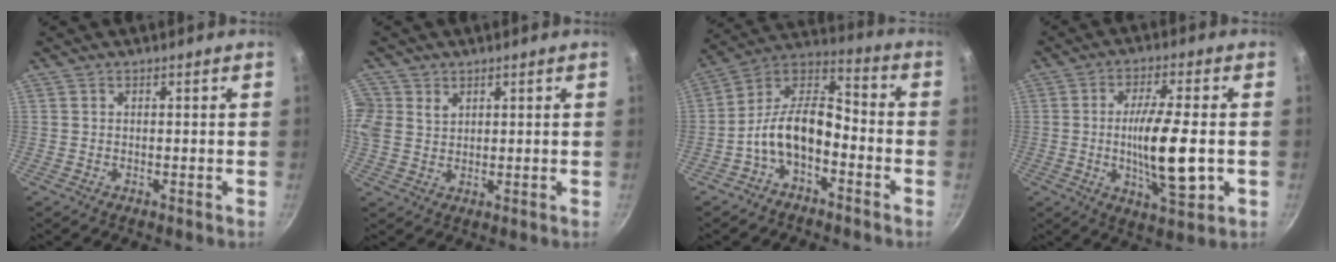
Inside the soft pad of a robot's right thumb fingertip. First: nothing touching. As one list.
[{"total": 9.1, "force": [3.1, 7.6, 3.9], "torque": [-0.102, 0.020, 0.067]}, {"total": 12.5, "force": [-4.7, 6.8, 9.3], "torque": [-0.157, 0.065, -0.103]}, {"total": 13.6, "force": [-1.5, 3.6, 13.0], "torque": [-0.225, 0.000, -0.023]}]